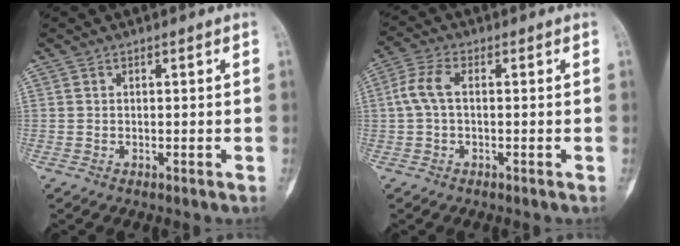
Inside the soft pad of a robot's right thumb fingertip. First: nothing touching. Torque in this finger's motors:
{"motor_torque": [0.00, 0.00, 0.40, -0.38, 0.04]}